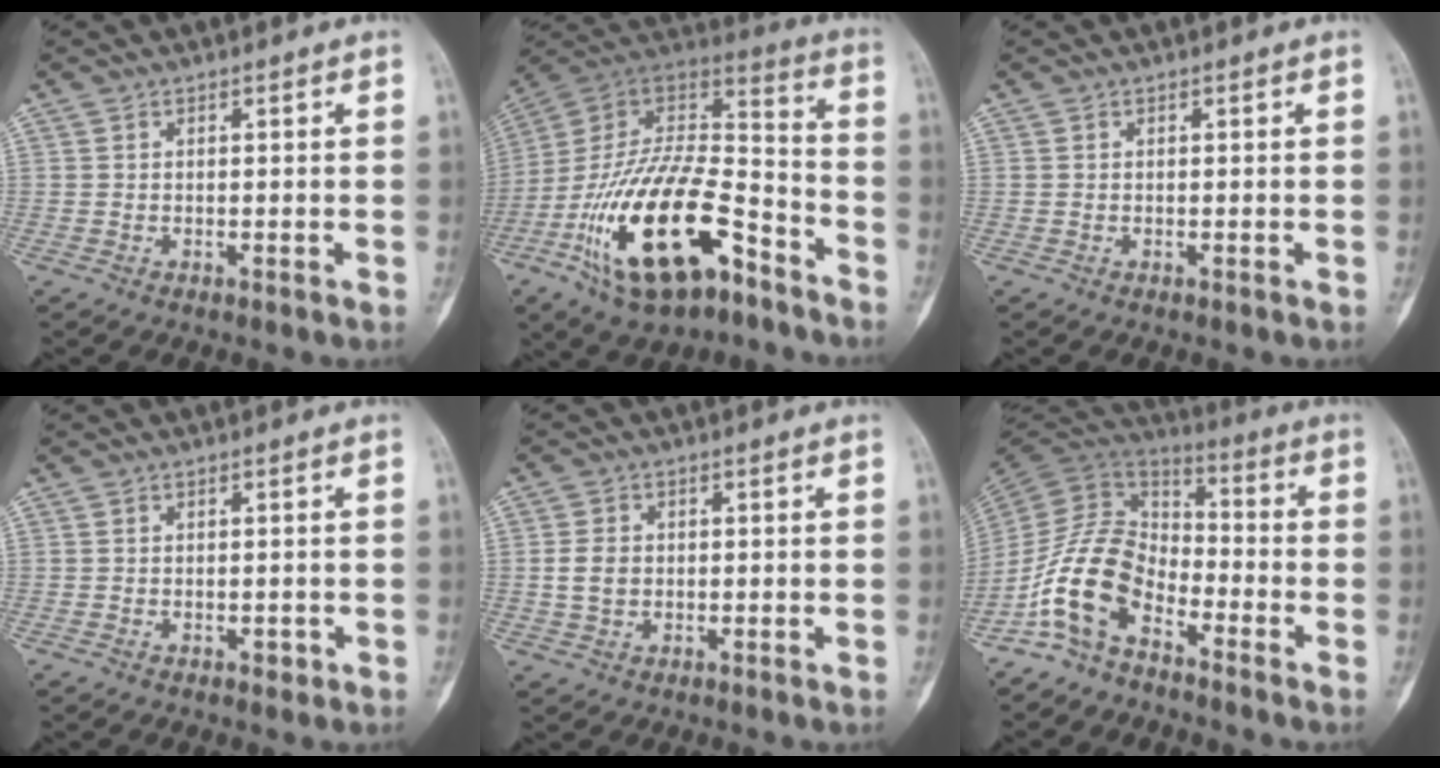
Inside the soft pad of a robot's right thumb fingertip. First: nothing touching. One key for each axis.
{"total": 27.4, "fx": -12.9, "fy": 12.4, "fz": 20.7, "tx": -0.421, "ty": 0.059, "tz": -0.224}
{"total": 0.0}
{"total": 1.1, "fx": -0.4, "fy": 0.7, "fz": 0.7, "tx": -0.006, "ty": 0.004, "tz": -0.005}
{"total": 3.8, "fx": -0.1, "fy": 3.0, "fz": 2.3, "tx": -0.035, "ty": 0.004, "tz": 0.000}
{"total": 12.8, "fx": -7.0, "fy": 7.3, "fz": 7.9, "tx": -0.145, "ty": 0.070, "tz": -0.152}